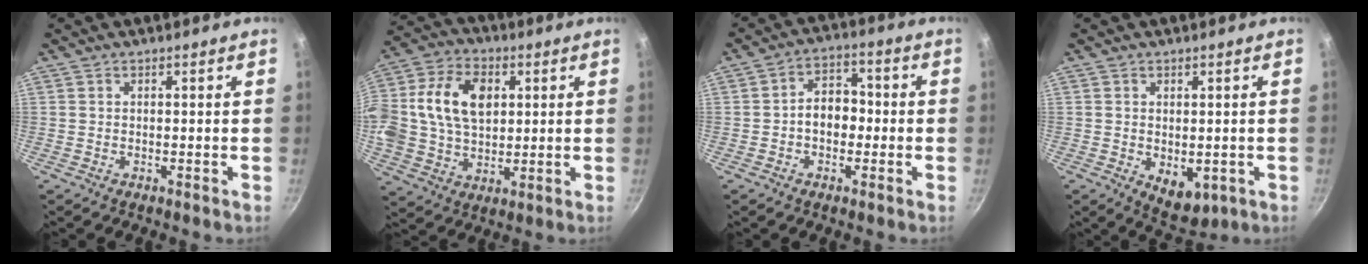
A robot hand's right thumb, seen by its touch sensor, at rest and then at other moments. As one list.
[{"total": 18.2, "force": [3.5, 12.8, 12.5], "torque": [-0.228, 0.018, 0.054]}, {"total": 7.0, "force": [-0.9, 5.1, 4.7], "torque": [-0.032, 0.026, -0.023]}, {"total": 6.4, "force": [-1.0, 4.1, 4.8], "torque": [-0.054, -0.013, -0.001]}]